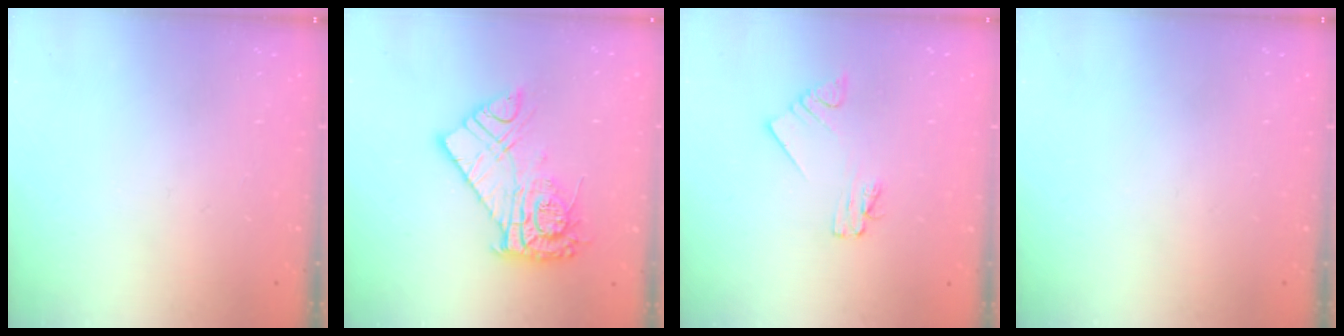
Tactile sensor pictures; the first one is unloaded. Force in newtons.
{"total": 13.4, "press": 13.3, "slide": 1.4}
{"total": 2.2, "press": 2.2, "slide": 0.3}
{"total": 0.0}